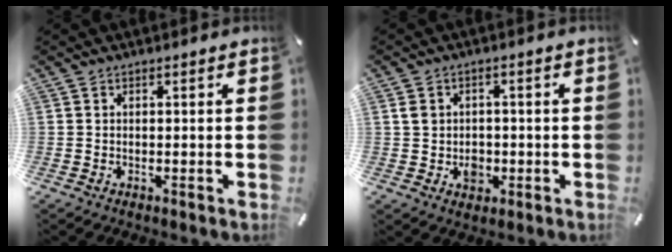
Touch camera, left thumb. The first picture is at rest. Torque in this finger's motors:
{"motor_torque": [0.21, 0.57, -0.10, -0.03, 0.02]}